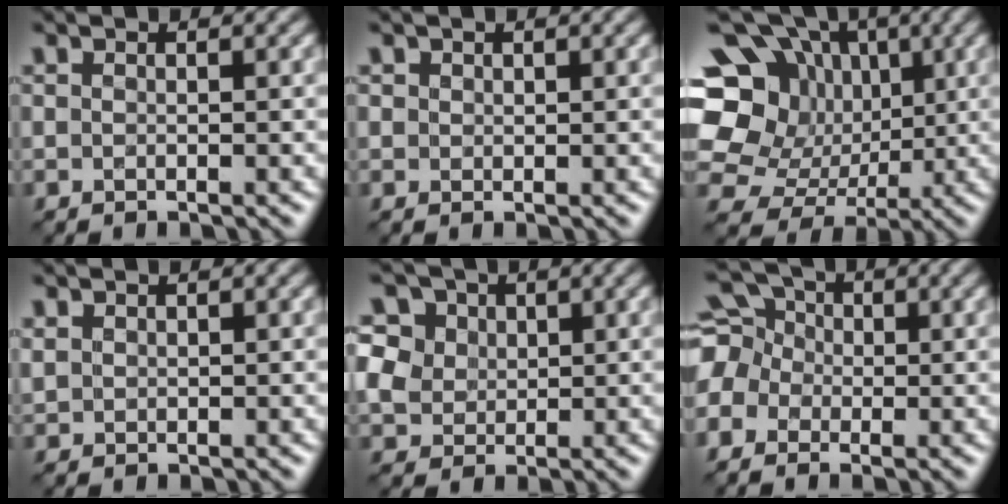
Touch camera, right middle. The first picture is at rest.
{"total": 0.7, "force": [0.2, 0.4, -0.5], "torque": [0.010, -0.001, 0.008]}
{"total": 14.8, "force": [3.4, 13.0, 6.2], "torque": [-0.150, 0.045, 0.050]}
{"total": 0.7, "force": [0.4, 0.5, -0.2], "torque": [-0.001, 0.003, 0.017]}
{"total": 6.5, "force": [3.0, 5.2, 2.6], "torque": [-0.064, 0.031, 0.042]}
{"total": 6.6, "force": [-1.0, 5.8, 3.1], "torque": [-0.084, 0.034, -0.052]}